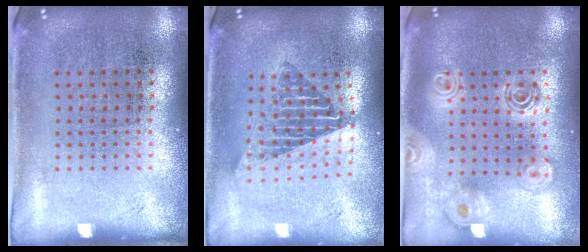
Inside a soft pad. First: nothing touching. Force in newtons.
{"total": 1.7, "press": 1.4, "slide": 1.0}
{"total": 2.0, "press": 1.7, "slide": 1.1}